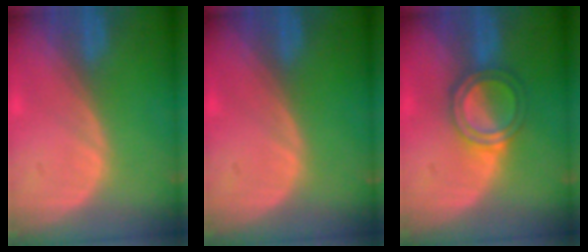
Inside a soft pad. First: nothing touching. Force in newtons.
{"total": 0.0}
{"total": 5.3, "press": 5.2, "slide": 1.3}